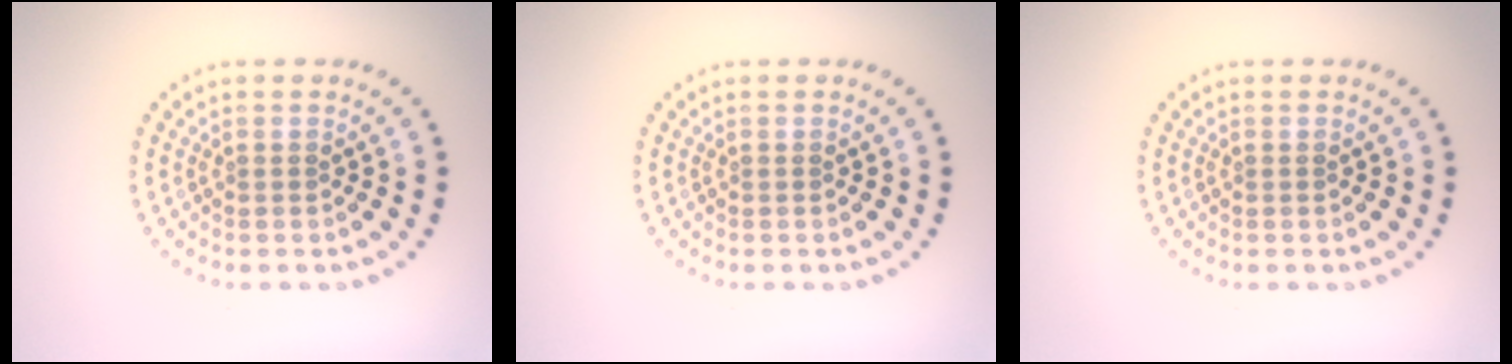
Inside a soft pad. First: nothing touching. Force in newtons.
{"total": 0.0}
{"total": 0.0}